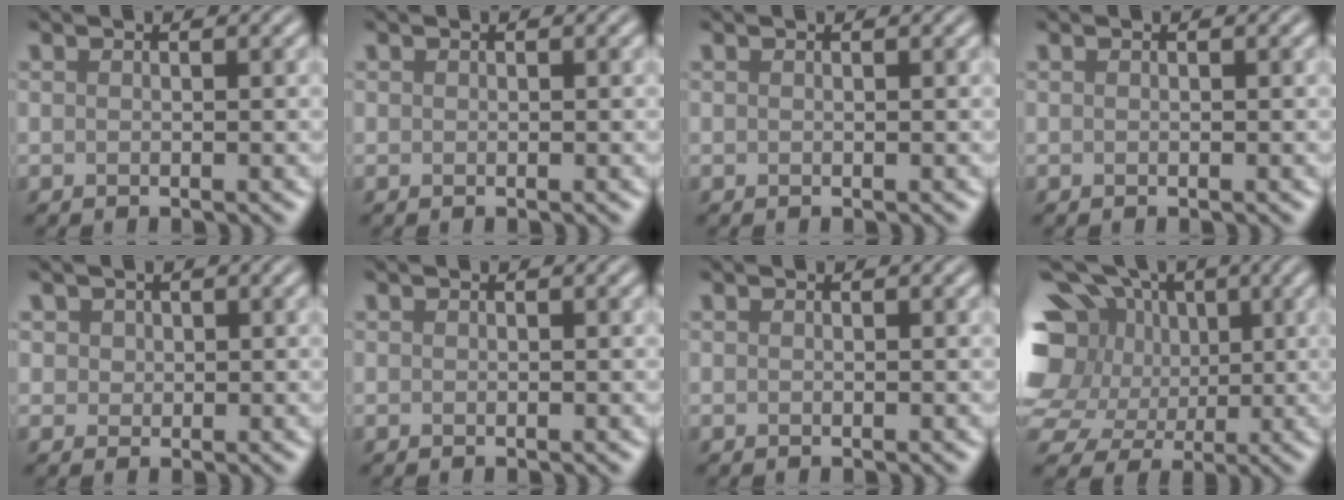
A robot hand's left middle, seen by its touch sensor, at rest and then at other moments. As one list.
[{"total": 0.0}, {"total": 0.0}, {"total": 0.0}, {"total": 2.6, "force": [1.4, 1.9, 1.2], "torque": [-0.026, 0.015, 0.020]}, {"total": 0.0}, {"total": 0.0}, {"total": 15.0, "force": [2.9, 12.1, 8.5], "torque": [-0.199, 0.022, 0.037]}]